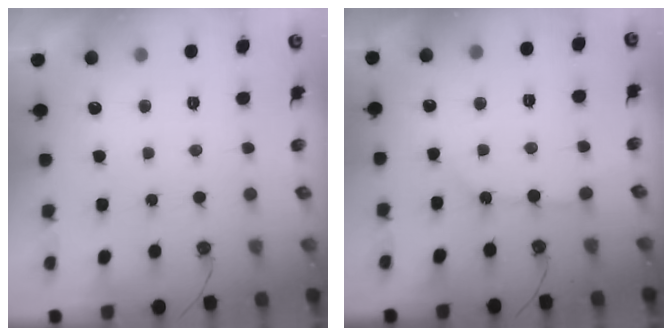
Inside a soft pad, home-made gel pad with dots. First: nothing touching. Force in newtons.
{"total": 3.5, "press": 3.5, "slide": 0.4}